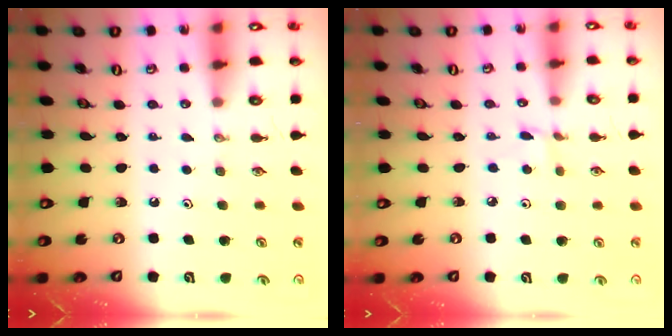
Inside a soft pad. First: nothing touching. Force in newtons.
{"total": 1.5, "press": 1.5, "slide": 0.2}